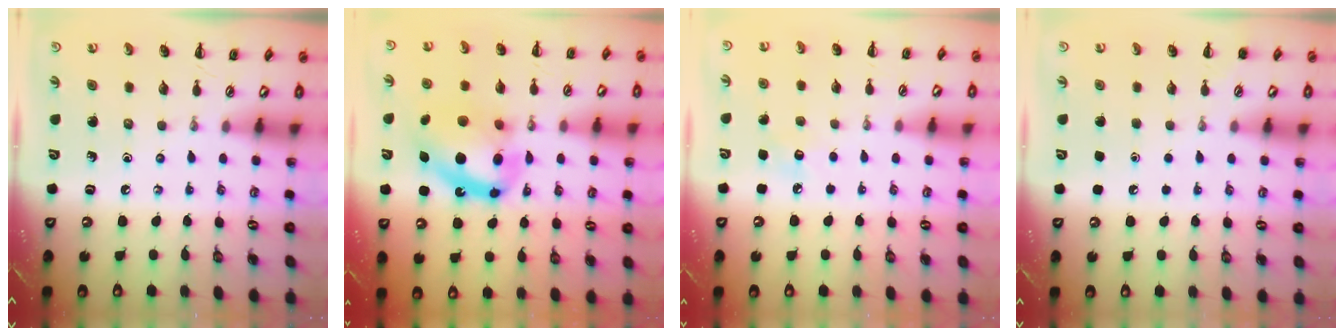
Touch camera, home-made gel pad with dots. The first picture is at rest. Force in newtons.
{"total": 15.6, "press": 15.1, "slide": 4.2}
{"total": 5.7, "press": 5.5, "slide": 1.5}
{"total": 1.6, "press": 1.6, "slide": 0.1}